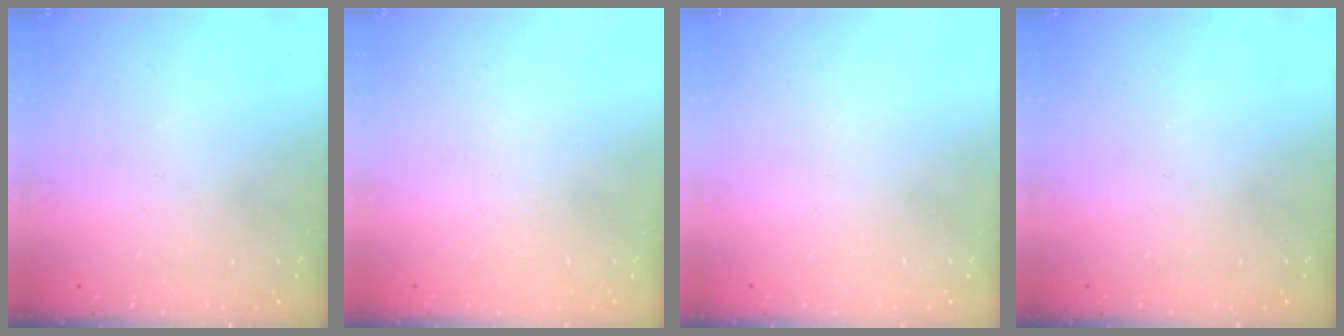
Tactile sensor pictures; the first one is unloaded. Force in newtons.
{"total": 1.7, "press": 1.7, "slide": 0.1}
{"total": 1.7, "press": 1.7, "slide": 0.1}
{"total": 0.0}